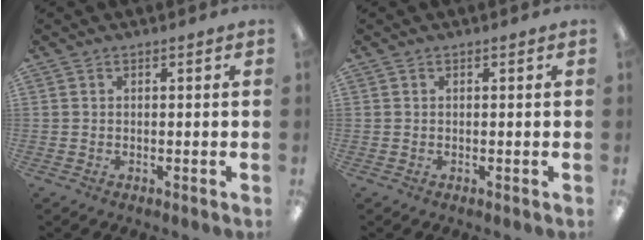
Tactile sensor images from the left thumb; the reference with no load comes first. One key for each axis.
{"total": 0.0}